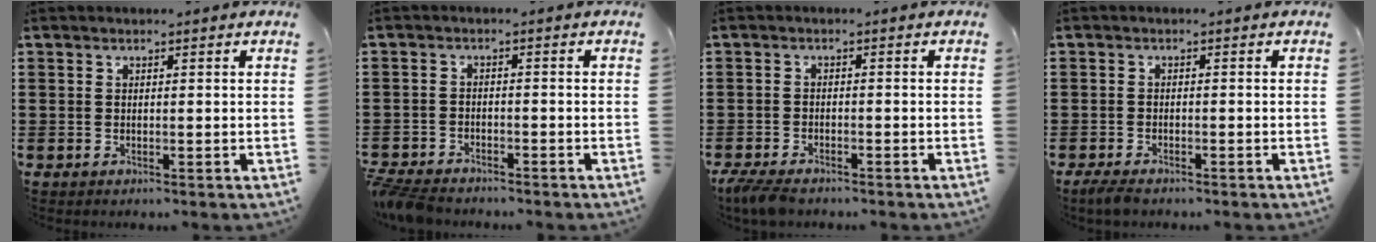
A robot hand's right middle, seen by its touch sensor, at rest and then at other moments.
{"total": 3.4, "force": [-3.3, 0.7, 0.5], "torque": [-0.024, -0.002, -0.073]}
{"total": 2.8, "force": [-2.5, 0.7, 1.1], "torque": [-0.042, -0.005, -0.056]}
{"total": 1.7, "force": [-1.4, 0.5, 0.7], "torque": [-0.029, -0.004, -0.033]}